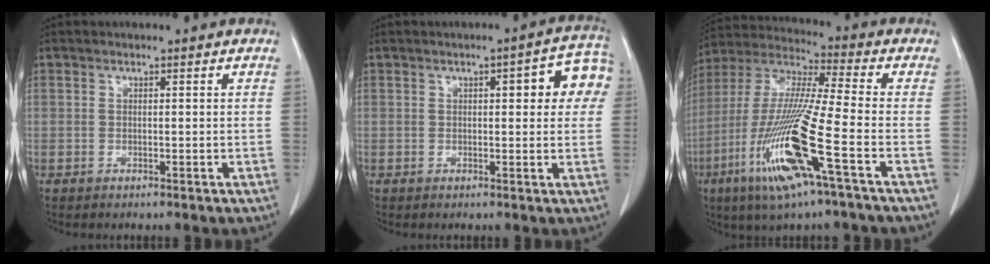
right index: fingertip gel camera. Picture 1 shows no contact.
{"total": 7.6, "force": [2.0, 2.3, 7.0], "torque": [-0.077, 0.022, 0.016]}
{"total": 17.9, "force": [-7.1, 0.3, 16.5], "torque": [-0.356, -0.027, -0.139]}